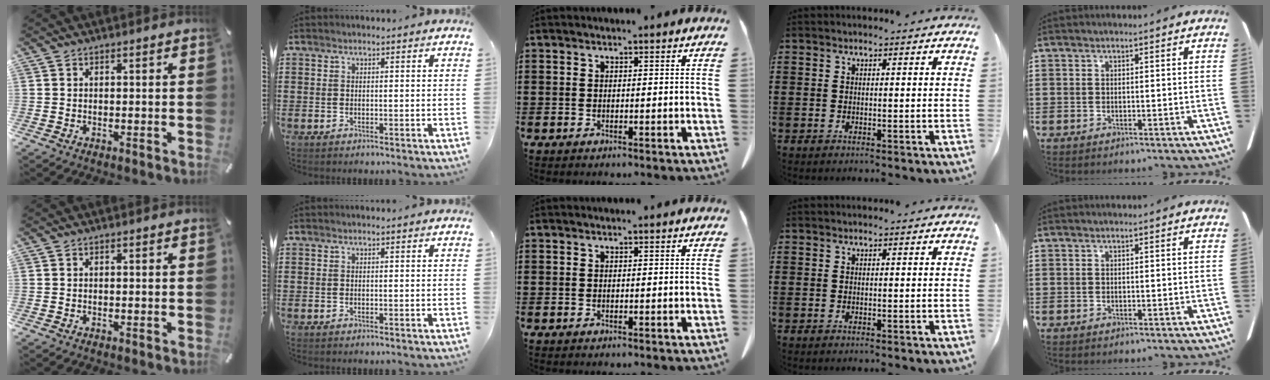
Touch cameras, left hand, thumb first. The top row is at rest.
{}